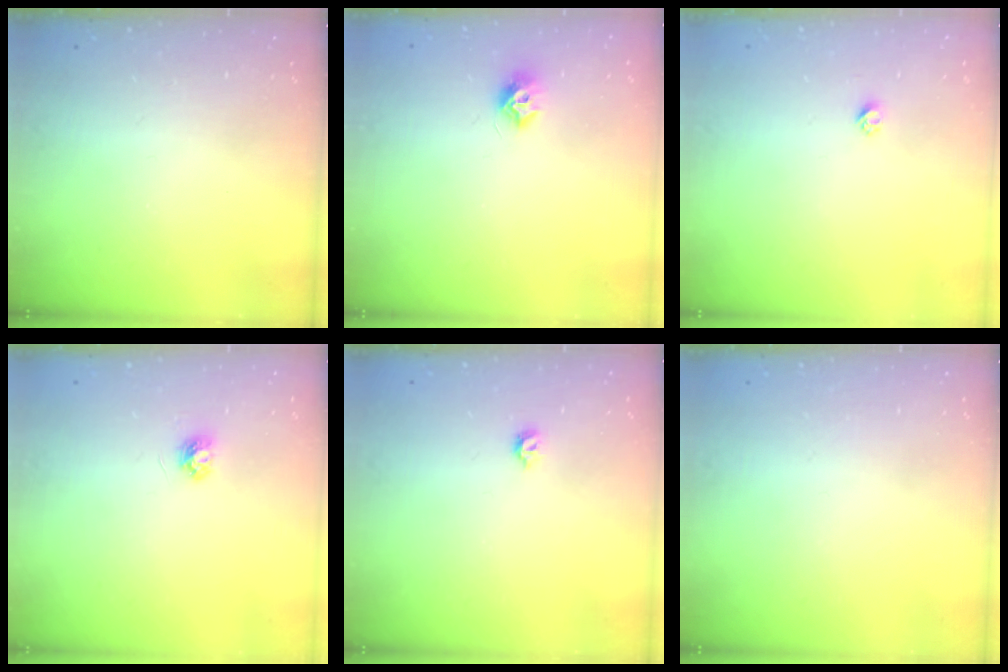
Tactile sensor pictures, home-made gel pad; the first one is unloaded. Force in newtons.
{"total": 7.3, "press": 7.3, "slide": 0.3}
{"total": 2.3, "press": 2.3, "slide": 0.2}
{"total": 3.9, "press": 3.9, "slide": 0.4}
{"total": 4.1, "press": 4.0, "slide": 0.8}
{"total": 0.7, "press": 0.7, "slide": 0.1}